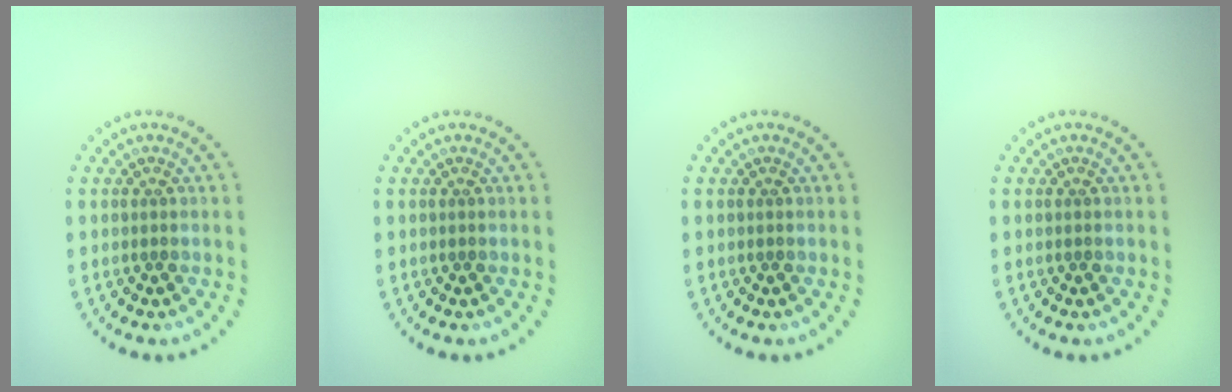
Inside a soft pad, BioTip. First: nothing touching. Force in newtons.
{"total": 0.0}
{"total": 0.0}
{"total": 0.0}